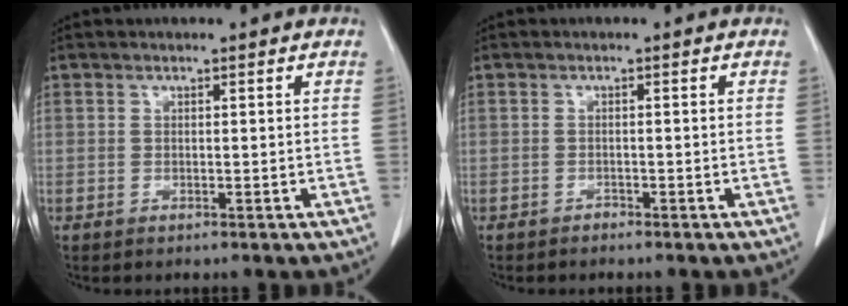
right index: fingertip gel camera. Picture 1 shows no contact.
{"total": 0.5, "force": [-0.5, 0.1, 0.0], "torque": [-0.005, -0.002, -0.012]}